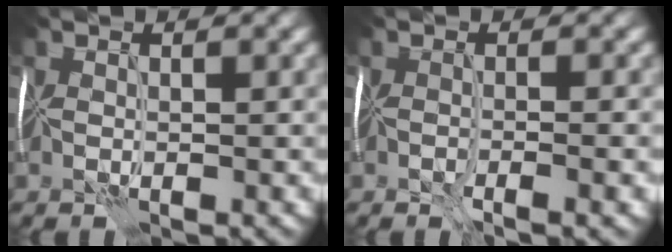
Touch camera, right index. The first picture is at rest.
{"total": 2.4, "force": [-1.2, 0.4, 2.1], "torque": [-0.033, -0.006, -0.021]}